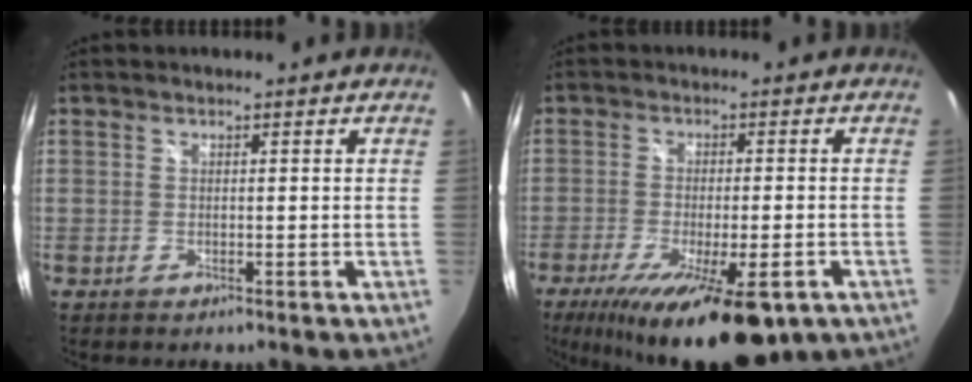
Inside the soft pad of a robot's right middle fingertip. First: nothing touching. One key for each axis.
{"total": 18.5, "fx": -11.5, "fy": 5.9, "fz": 13.3, "tx": -0.242, "ty": -0.052, "tz": -0.171}